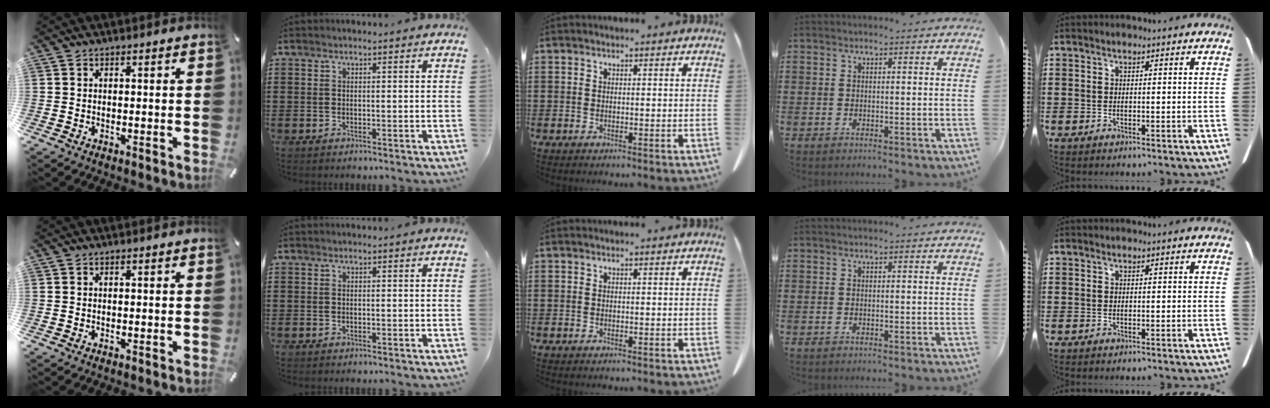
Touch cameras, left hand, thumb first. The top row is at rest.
{}